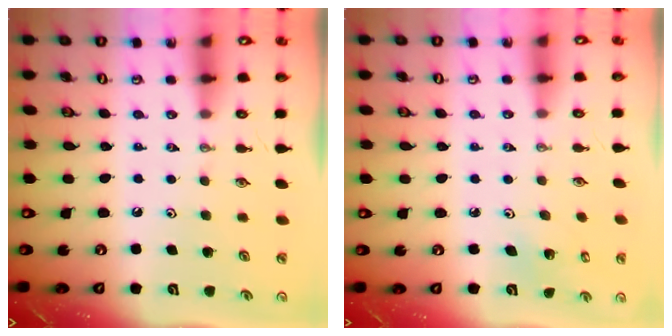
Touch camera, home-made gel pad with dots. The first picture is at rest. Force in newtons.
{"total": 1.9, "press": 1.9, "slide": 0.1}